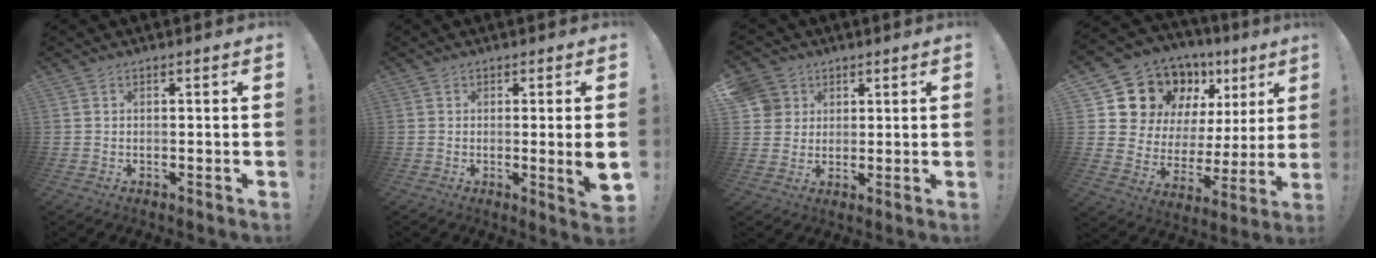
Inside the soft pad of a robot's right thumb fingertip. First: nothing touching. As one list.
[{"total": 6.0, "force": [-0.5, 0.1, 5.9], "torque": [-0.076, -0.013, -0.005]}, {"total": 6.3, "force": [2.5, 5.7, 0.8], "torque": [-0.010, -0.016, 0.051]}, {"total": 16.9, "force": [11.5, 10.3, 6.8], "torque": [-0.111, -0.084, 0.232]}]